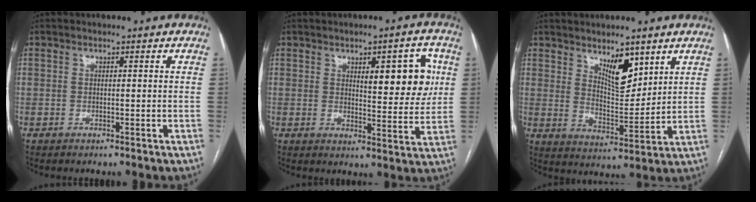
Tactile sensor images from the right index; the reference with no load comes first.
{"total": 9.2, "force": [2.8, 2.9, 8.3], "torque": [-0.105, 0.010, 0.041]}
{"total": 7.4, "force": [4.5, 2.7, 5.2], "torque": [-0.090, -0.011, 0.083]}